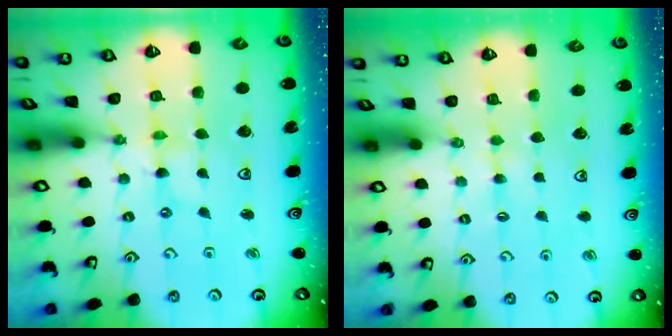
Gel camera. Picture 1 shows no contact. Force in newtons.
{"total": 2.5, "press": 2.5, "slide": 0.4}